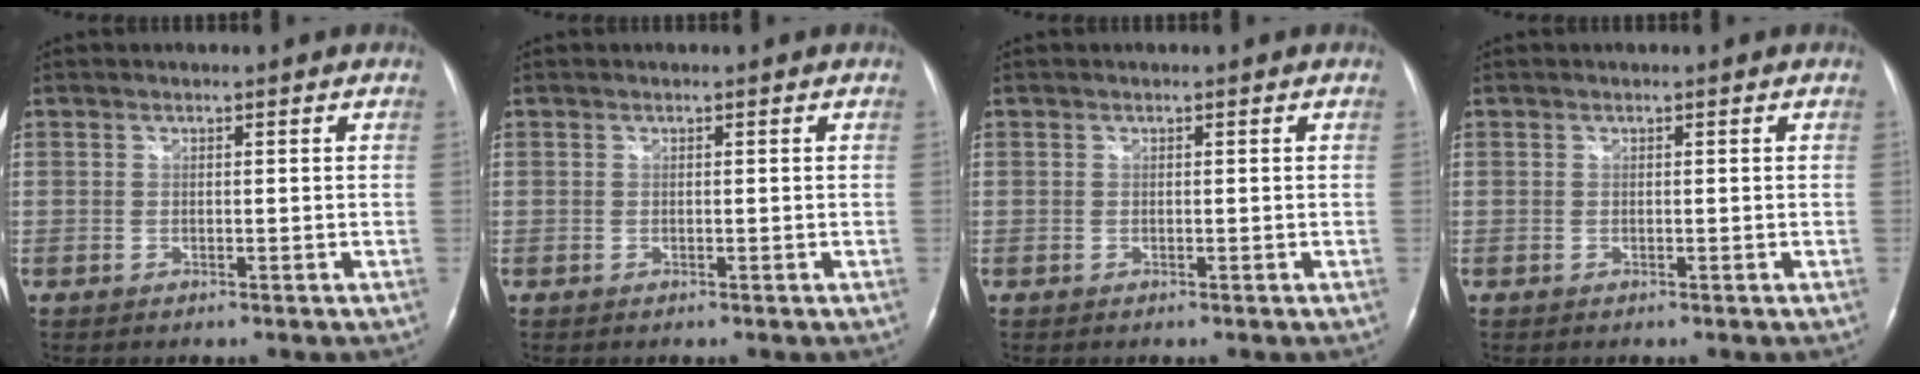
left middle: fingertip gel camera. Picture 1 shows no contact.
{"total": 0.0}
{"total": 0.0}
{"total": 0.0}